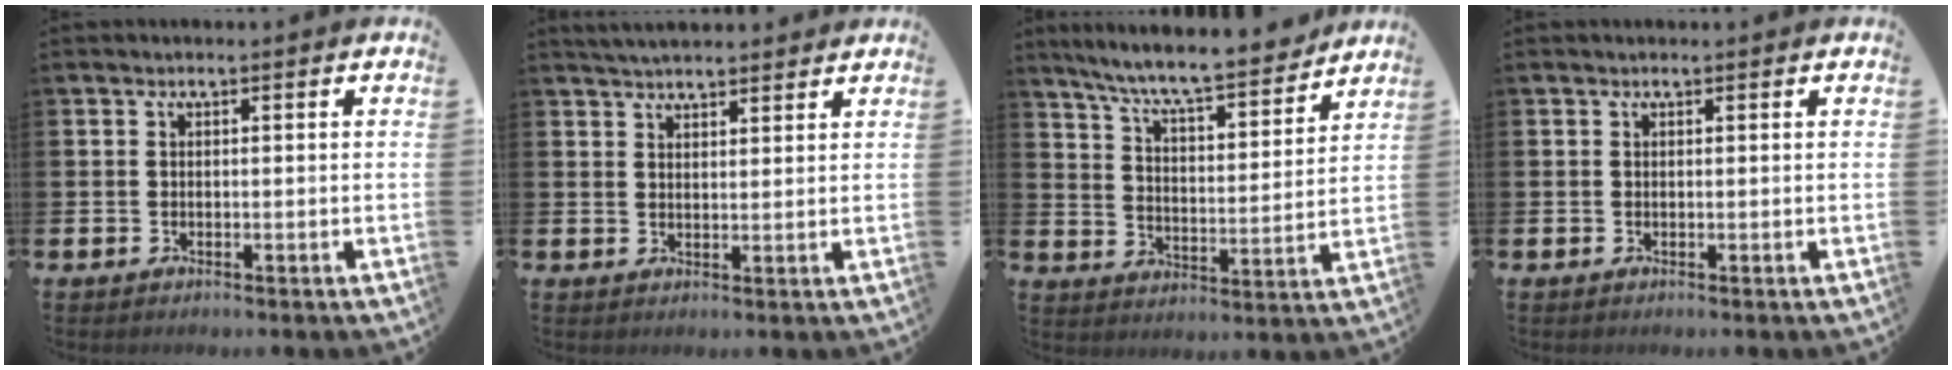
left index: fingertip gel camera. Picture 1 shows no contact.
{"total": 3.6, "force": [3.5, 0.6, 0.3], "torque": [-0.013, -0.011, 0.066]}
{"total": 8.5, "force": [7.9, 0.6, 3.0], "torque": [-0.086, -0.059, 0.136]}
{"total": 0.0}